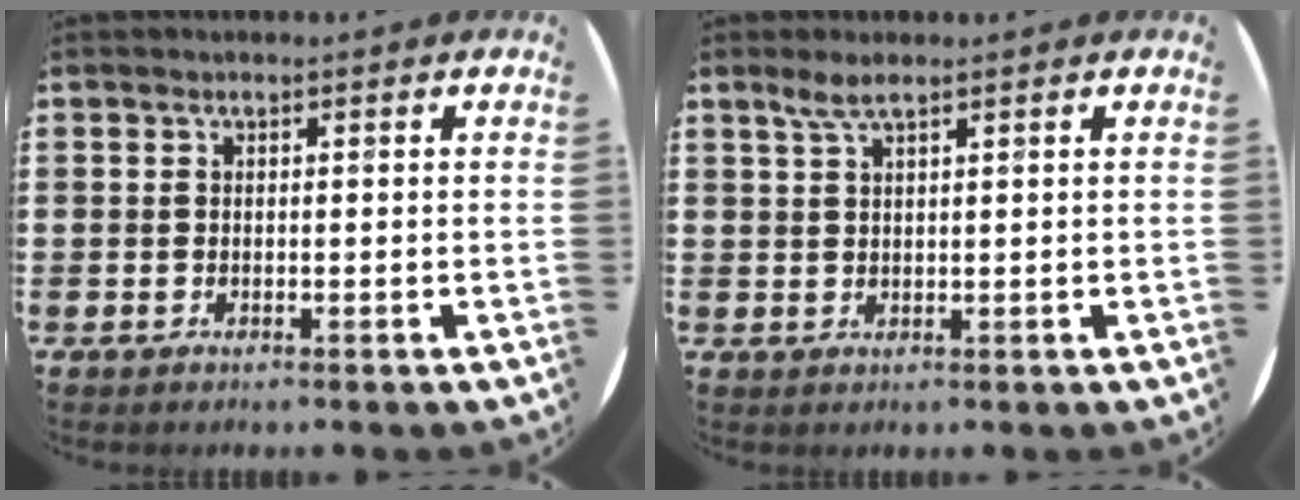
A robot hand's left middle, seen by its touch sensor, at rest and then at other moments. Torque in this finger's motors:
{"motor_torque": [0.33, -0.20, 0.16, 0.01]}